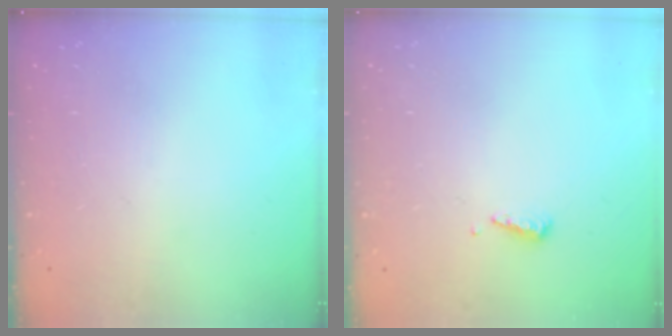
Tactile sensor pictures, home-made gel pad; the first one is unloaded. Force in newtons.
{"total": 4.7, "press": 4.7, "slide": 0.5}